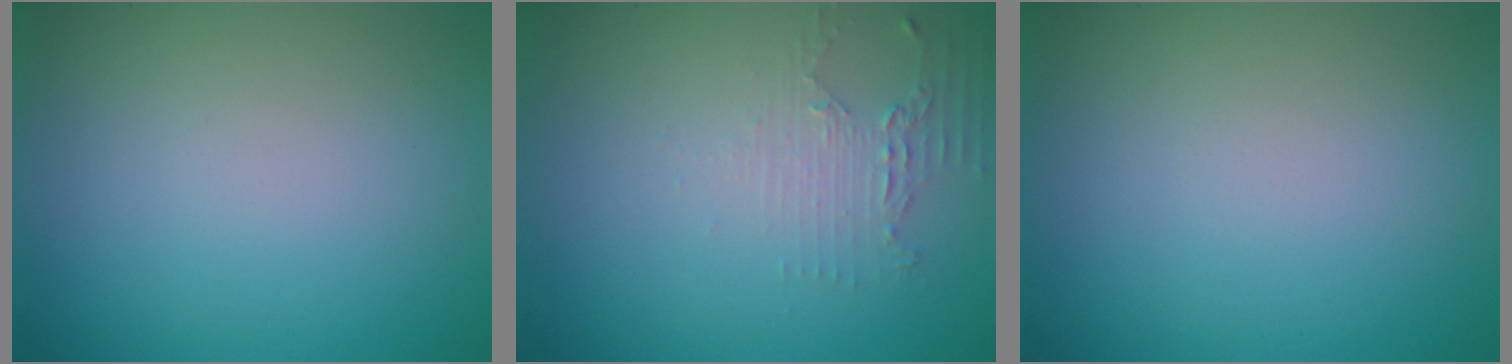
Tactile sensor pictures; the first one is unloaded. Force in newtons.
{"total": 1.9, "press": 1.3, "slide": 1.4}
{"total": 0.0}